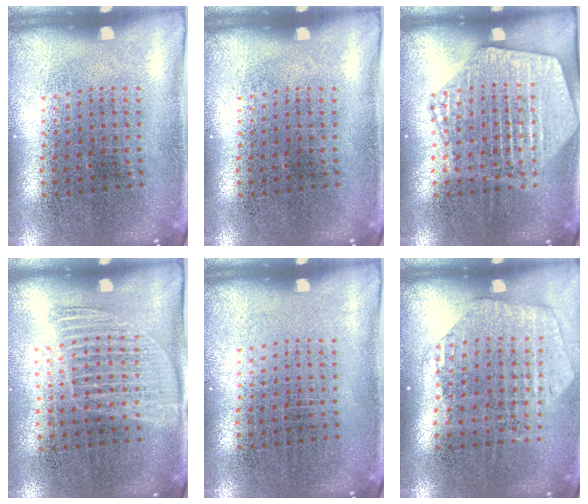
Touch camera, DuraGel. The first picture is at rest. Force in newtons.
{"total": 0.0}
{"total": 3.5, "press": 3.5, "slide": 0.5}
{"total": 1.2, "press": 1.1, "slide": 0.5}
{"total": 0.0}
{"total": 1.7, "press": 1.5, "slide": 0.8}